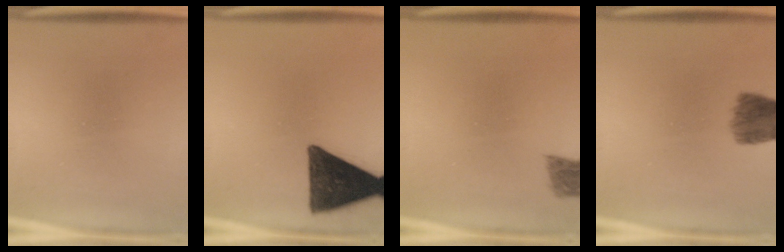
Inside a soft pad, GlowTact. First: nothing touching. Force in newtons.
{"total": 14.8}
{"total": 2.7}
{"total": 6.6}